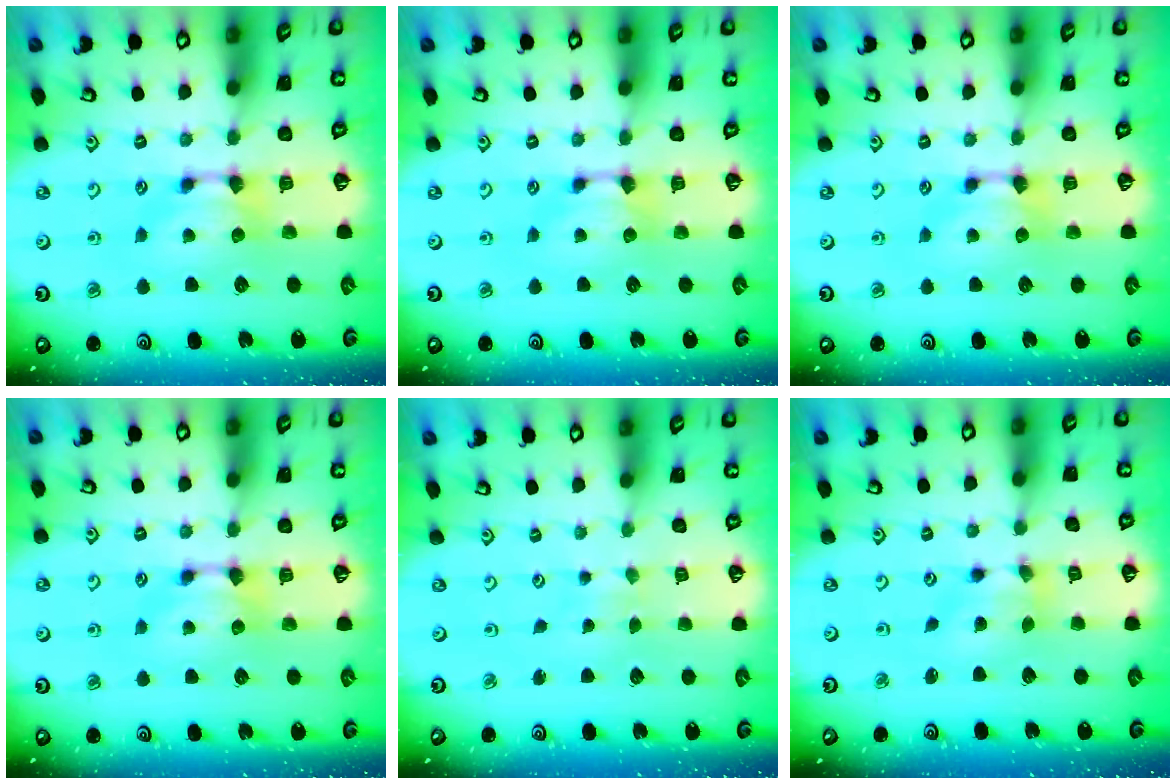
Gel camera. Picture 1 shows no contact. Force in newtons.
{"total": 0.0}
{"total": 0.0}
{"total": 0.0}
{"total": 4.7, "press": 4.7, "slide": 0.1}
{"total": 3.8, "press": 3.5, "slide": 1.6}